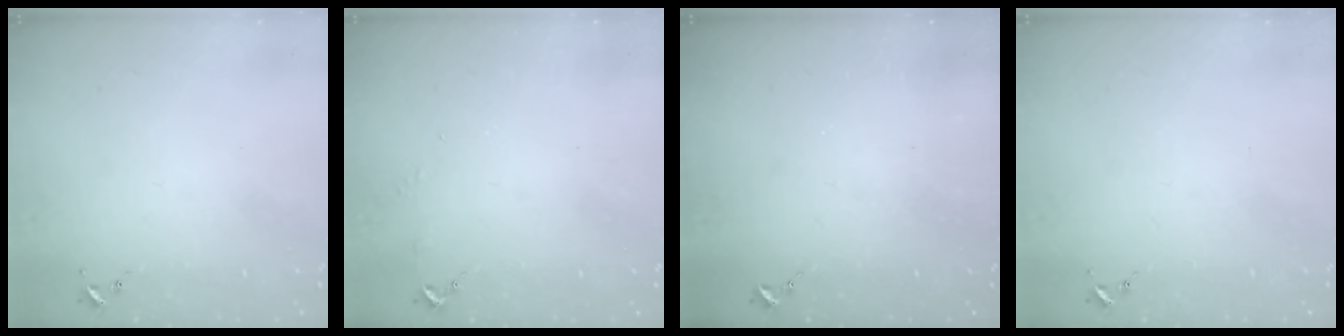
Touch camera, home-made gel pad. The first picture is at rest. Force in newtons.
{"total": 2.9, "press": 2.8, "slide": 0.3}
{"total": 0.0}
{"total": 0.0}